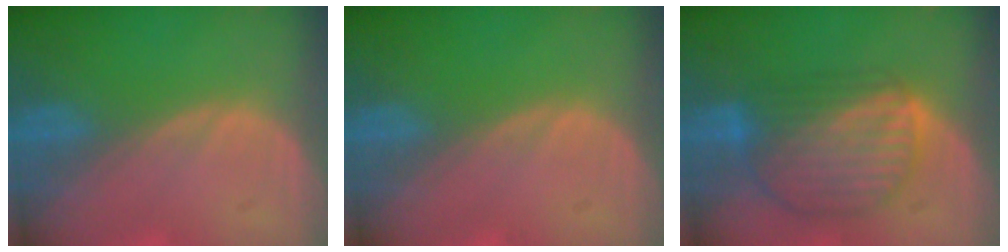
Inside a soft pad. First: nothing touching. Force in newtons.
{"total": 0.0}
{"total": 8.9, "press": 7.8, "slide": 4.4}